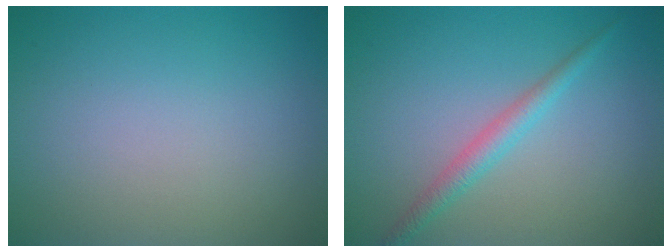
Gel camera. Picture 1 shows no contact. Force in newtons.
{"total": 2.1, "press": 2.1, "slide": 0.0}